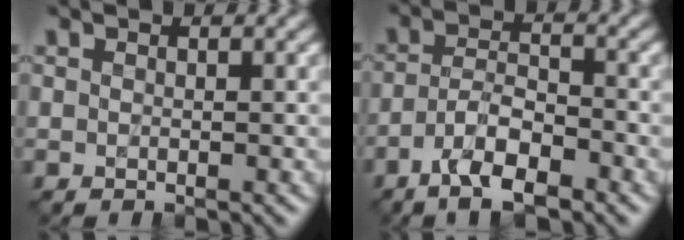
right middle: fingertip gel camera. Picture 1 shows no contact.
{"total": 5.4, "force": [-3.5, 1.8, 3.7], "torque": [-0.069, 0.005, -0.066]}